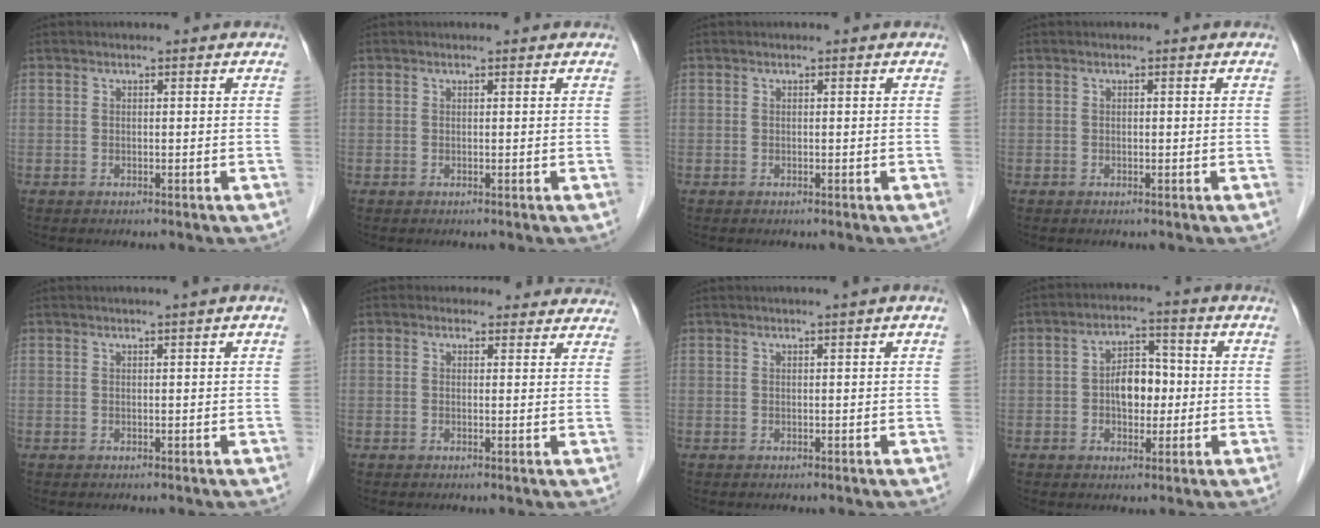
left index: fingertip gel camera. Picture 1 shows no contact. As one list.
[{"total": 0.0}, {"total": 0.0}, {"total": 0.0}, {"total": 1.1, "force": [0.5, -0.3, 0.9], "torque": [-0.018, -0.002, 0.011]}, {"total": 5.6, "force": [5.0, 2.5, 0.0], "torque": [0.022, 0.005, 0.038]}, {"total": 1.0, "force": [0.4, -0.3, 0.8], "torque": [-0.017, -0.003, 0.011]}, {"total": 6.0, "force": [-0.5, 3.7, 4.8], "torque": [-0.084, 0.018, -0.009]}]